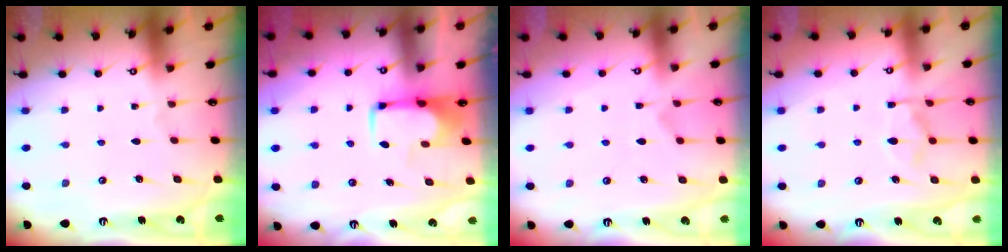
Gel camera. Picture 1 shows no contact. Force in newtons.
{"total": 1.9, "press": 1.9, "slide": 0.5}
{"total": 1.5, "press": 1.1, "slide": 1.1}
{"total": 9.2, "press": 9.2, "slide": 1.2}